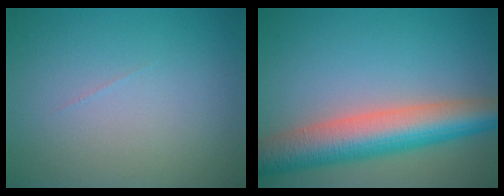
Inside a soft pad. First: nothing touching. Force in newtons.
{"total": 8.7, "press": 8.7, "slide": 0.5}